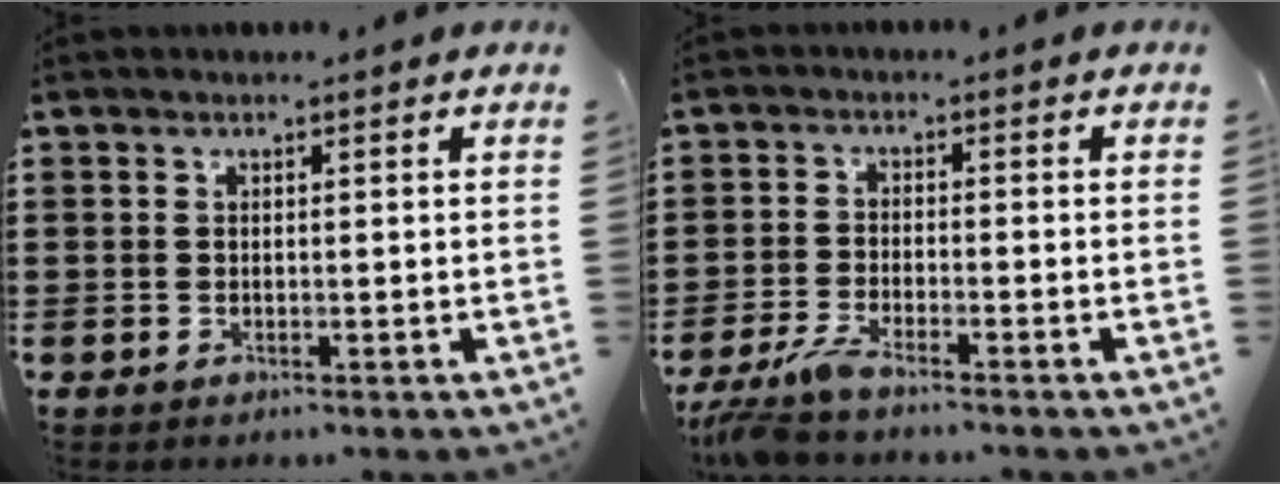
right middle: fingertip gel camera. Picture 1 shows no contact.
{"total": 4.1, "force": [-3.5, 0.1, 2.1], "torque": [-0.064, -0.013, -0.075]}